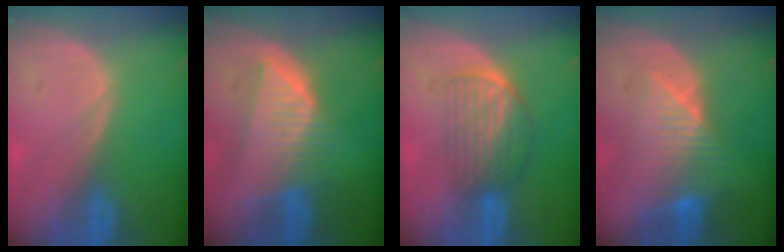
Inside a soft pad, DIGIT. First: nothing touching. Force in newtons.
{"total": 7.6, "press": 7.1, "slide": 2.9}
{"total": 7.0, "press": 5.8, "slide": 3.8}
{"total": 7.7, "press": 7.0, "slide": 3.3}